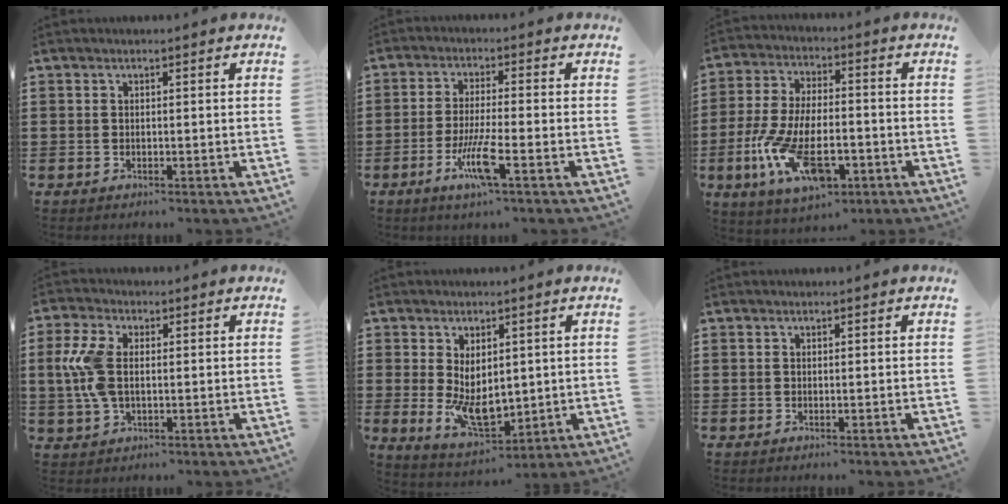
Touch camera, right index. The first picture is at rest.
{"total": 7.0, "force": [-3.2, 0.7, 6.1], "torque": [-0.124, -0.014, -0.062]}
{"total": 13.1, "force": [-5.0, 5.6, 10.7], "torque": [-0.231, -0.001, -0.091]}
{"total": 7.6, "force": [0.5, 4.2, 6.3], "torque": [-0.167, 0.000, -0.001]}
{"total": 7.6, "force": [0.0, 4.8, 5.9], "torque": [-0.105, -0.003, -0.002]}
{"total": 0.0}